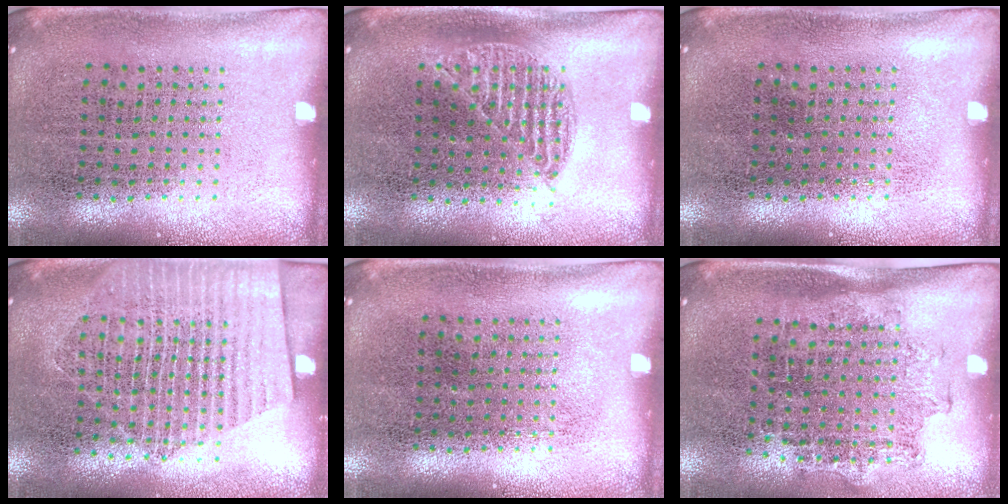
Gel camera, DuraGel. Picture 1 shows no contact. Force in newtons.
{"total": 1.0, "press": 0.8, "slide": 0.5}
{"total": 0.0}
{"total": 1.8, "press": 1.6, "slide": 0.8}
{"total": 0.0}
{"total": 1.3, "press": 1.0, "slide": 0.8}